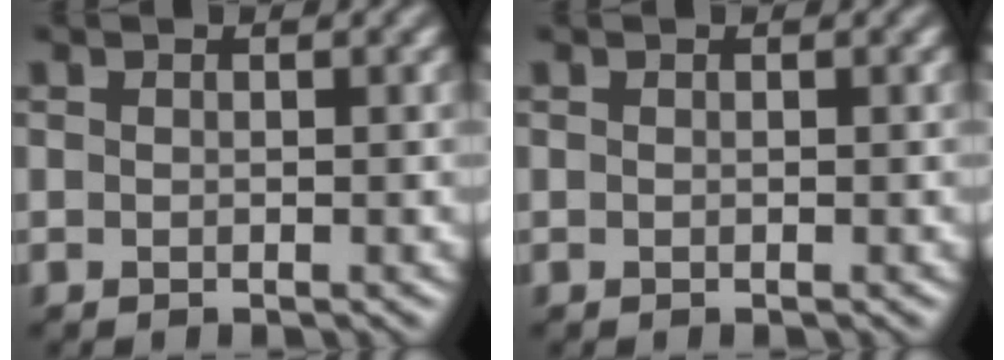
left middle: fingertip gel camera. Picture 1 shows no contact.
{"total": 0.0}